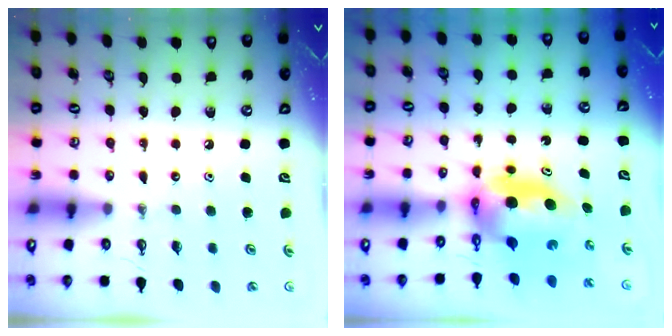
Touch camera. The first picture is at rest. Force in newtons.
{"total": 6.7, "press": 6.7, "slide": 1.0}